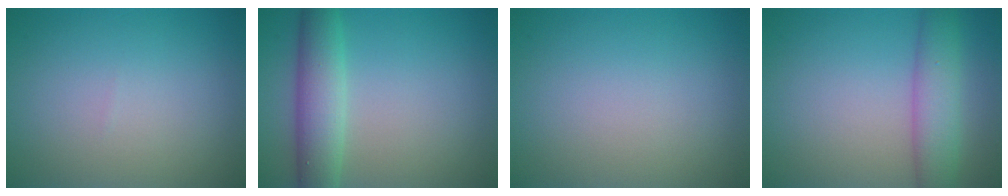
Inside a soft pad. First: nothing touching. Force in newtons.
{"total": 4.8, "press": 4.8, "slide": 0.2}
{"total": 0.0}
{"total": 4.5, "press": 4.5, "slide": 0.2}